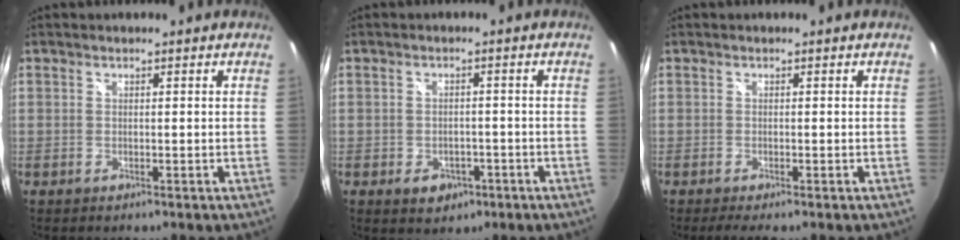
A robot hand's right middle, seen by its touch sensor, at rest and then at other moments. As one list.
[{"total": 4.7, "force": [-2.1, 3.5, 2.2], "torque": [-0.047, 0.001, -0.021]}, {"total": 1.9, "force": [-1.5, -0.4, 1.1], "torque": [-0.021, -0.010, -0.027]}]